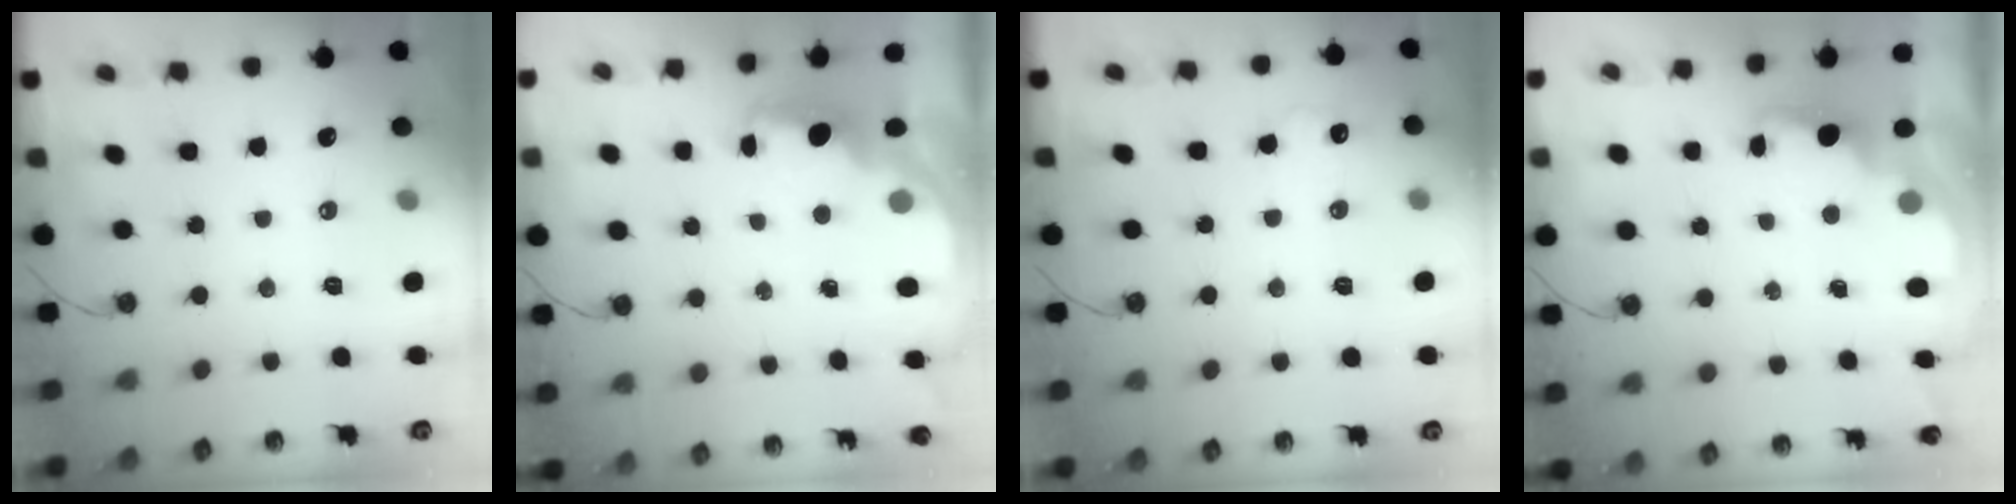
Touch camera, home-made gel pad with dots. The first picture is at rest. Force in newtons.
{"total": 2.2, "press": 2.1, "slide": 0.8}
{"total": 8.1, "press": 8.1, "slide": 0.4}
{"total": 1.5, "press": 1.4, "slide": 0.7}